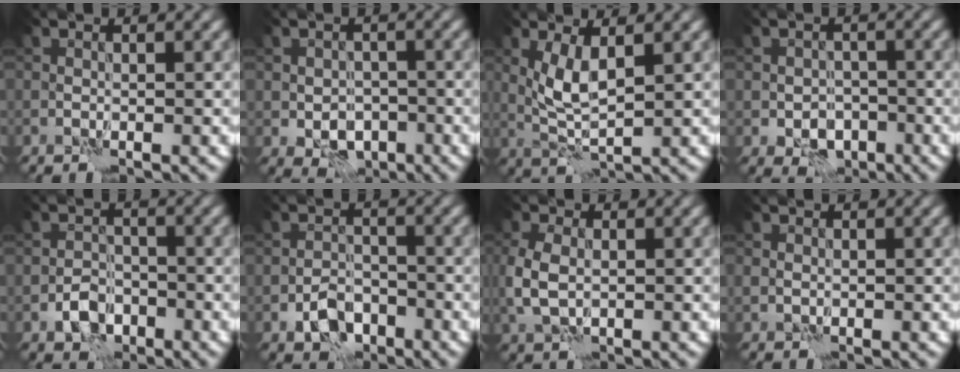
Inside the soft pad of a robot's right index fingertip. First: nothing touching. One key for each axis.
{"total": 3.9, "fx": -1.5, "fy": 2.7, "fz": 2.3, "tx": -0.034, "ty": -0.005, "tz": -0.026}
{"total": 3.6, "fx": 0.9, "fy": 1.1, "fz": 3.3, "tx": -0.075, "ty": -0.002, "tz": 0.021}
{"total": 3.5, "fx": -1.6, "fy": 2.5, "fz": 1.8, "tx": -0.025, "ty": -0.004, "tz": -0.029}
{"total": 3.2, "fx": -1.8, "fy": 2.1, "fz": 1.5, "tx": -0.023, "ty": 0.004, "tz": -0.038}
{"total": 3.6, "fx": -2.2, "fy": 2.2, "fz": 1.8, "tx": -0.029, "ty": 0.003, "tz": -0.043}
{"total": 3.8, "fx": -0.3, "fy": 2.6, "fz": 2.8, "tx": -0.078, "ty": -0.002, "tz": -0.008}
{"total": 0.7, "fx": -0.2, "fy": 0.6, "fz": 0.3, "tx": -0.005, "ty": -0.002, "tz": -0.006}